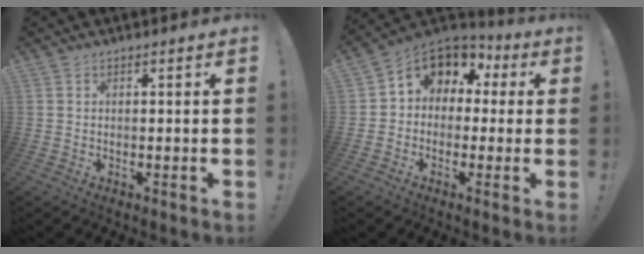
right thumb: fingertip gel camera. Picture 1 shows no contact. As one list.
[{"total": 7.7, "force": [2.1, 6.5, 3.5], "torque": [-0.061, -0.009, 0.046]}]